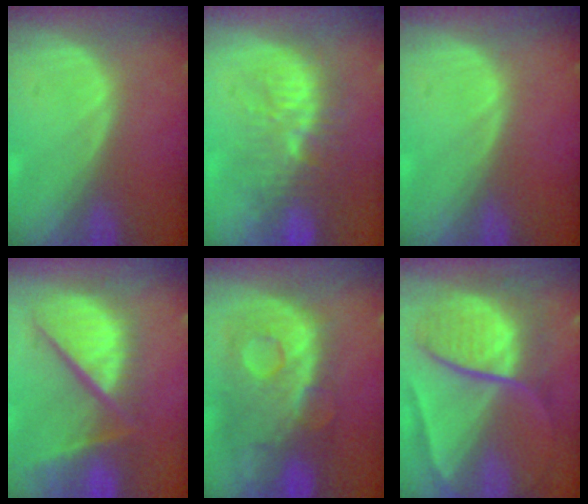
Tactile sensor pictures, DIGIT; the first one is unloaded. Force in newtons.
{"total": 9.5, "press": 8.9, "slide": 3.2}
{"total": 0.0}
{"total": 12.4, "press": 10.2, "slide": 7.0}
{"total": 11.2, "press": 9.8, "slide": 5.5}
{"total": 10.4, "press": 10.3, "slide": 1.1}